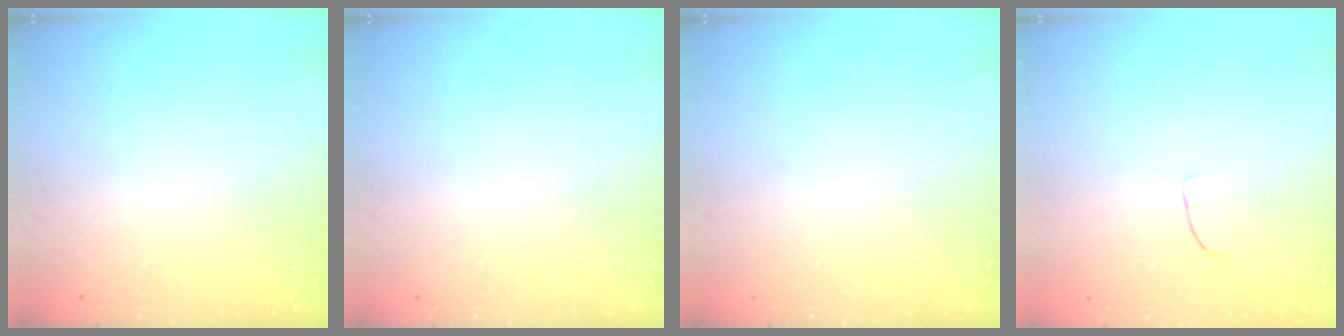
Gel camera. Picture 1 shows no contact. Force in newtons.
{"total": 0.0}
{"total": 0.0}
{"total": 5.7, "press": 5.7, "slide": 0.5}